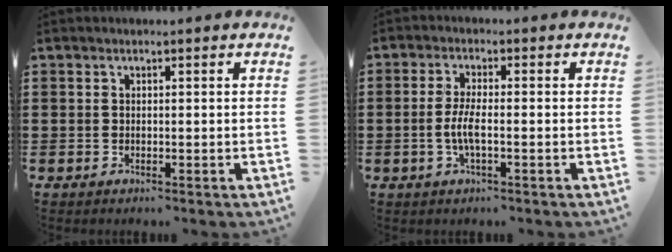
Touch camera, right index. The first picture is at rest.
{"total": 4.0, "force": [-0.9, 0.9, 3.7], "torque": [-0.089, -0.005, -0.025]}